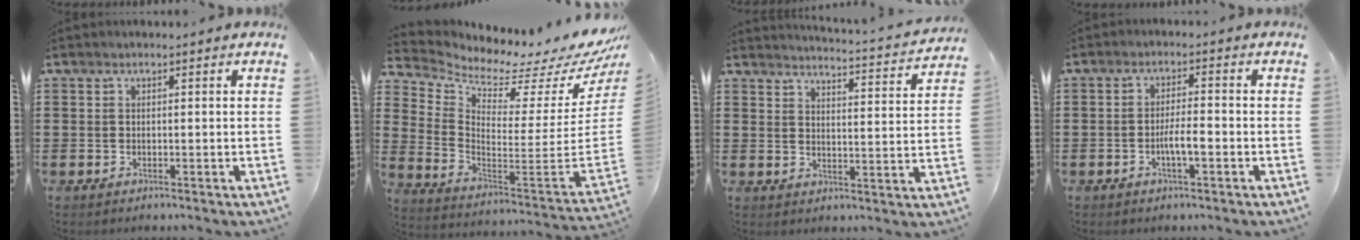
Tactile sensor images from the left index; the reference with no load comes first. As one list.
[{"total": 2.3, "force": [1.9, 0.5, 1.3], "torque": [-0.033, -0.063, 0.018]}, {"total": 2.9, "force": [2.9, -0.4, 0.5], "torque": [-0.020, -0.033, 0.042]}, {"total": 3.7, "force": [-1.3, 0.8, 3.4], "torque": [-0.067, 0.002, -0.026]}]